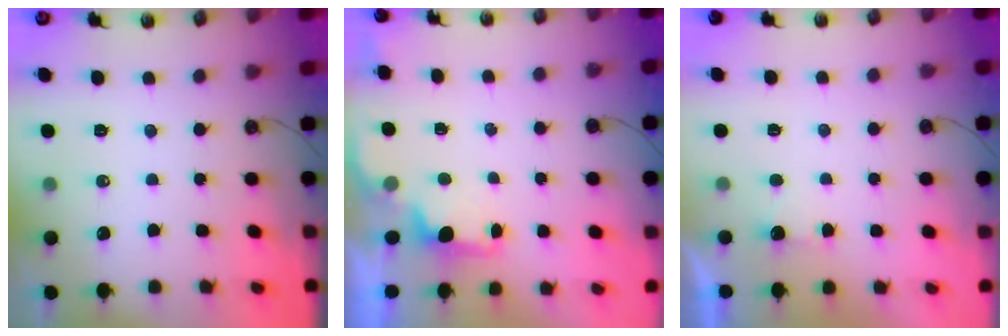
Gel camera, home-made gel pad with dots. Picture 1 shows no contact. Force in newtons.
{"total": 1.3, "press": 1.0, "slide": 0.8}
{"total": 1.0, "press": 0.7, "slide": 0.7}